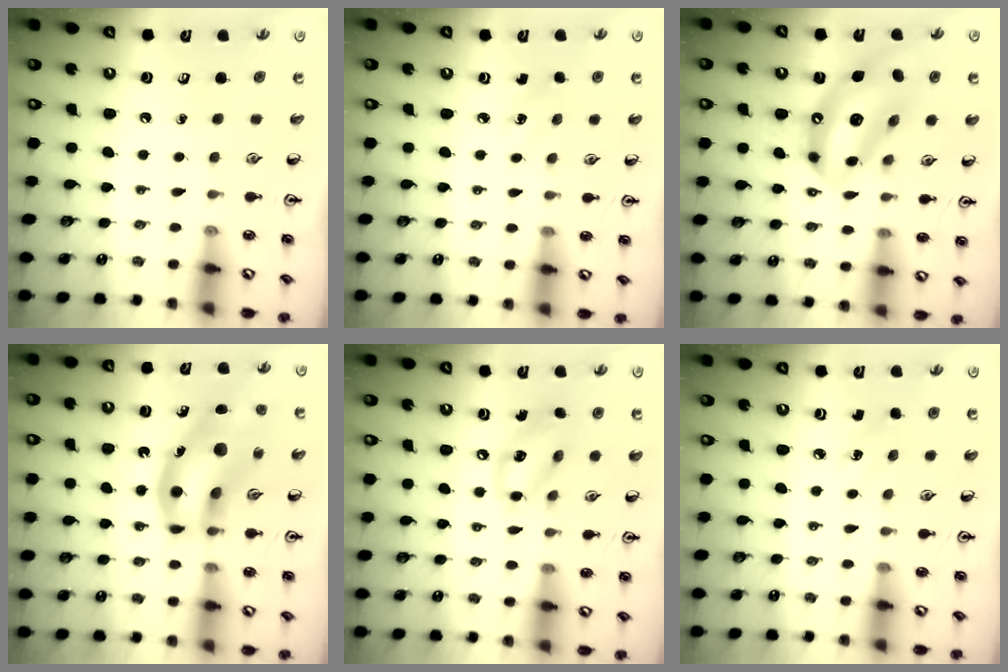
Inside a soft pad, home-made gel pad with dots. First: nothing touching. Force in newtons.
{"total": 1.9, "press": 1.7, "slide": 0.8}
{"total": 15.3, "press": 14.5, "slide": 4.9}
{"total": 17.4, "press": 17.1, "slide": 3.0}
{"total": 10.1, "press": 9.9, "slide": 1.9}
{"total": 1.9, "press": 1.7, "slide": 0.8}